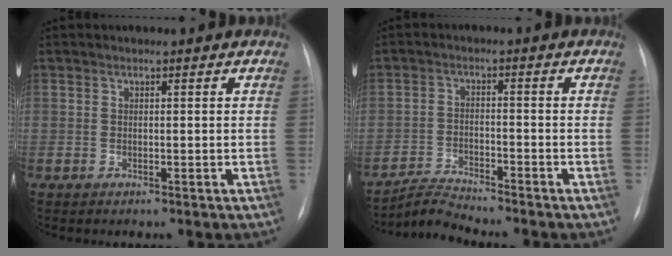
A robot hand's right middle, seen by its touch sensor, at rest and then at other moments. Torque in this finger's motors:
{"motor_torque": [-0.35, -0.31, -0.05, -0.01]}